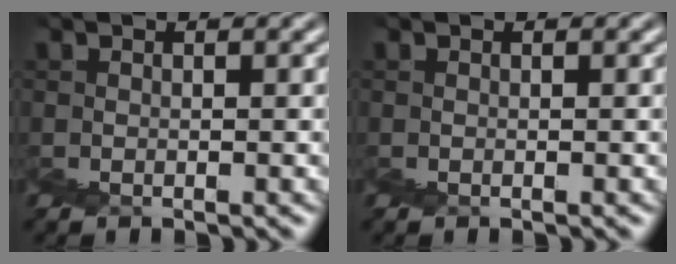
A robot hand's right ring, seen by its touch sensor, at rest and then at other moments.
{"total": 0.0}